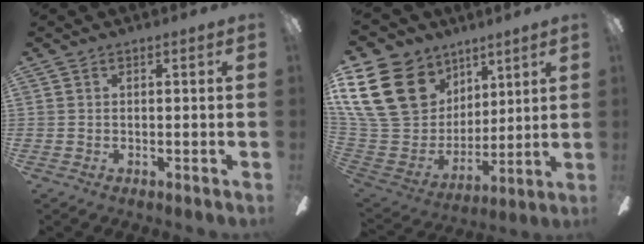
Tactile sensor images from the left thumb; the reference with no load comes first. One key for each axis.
{"total": 24.7, "fx": 10.9, "fy": 18.2, "fz": 12.6, "tx": -0.276, "ty": -0.039, "tz": 0.219}